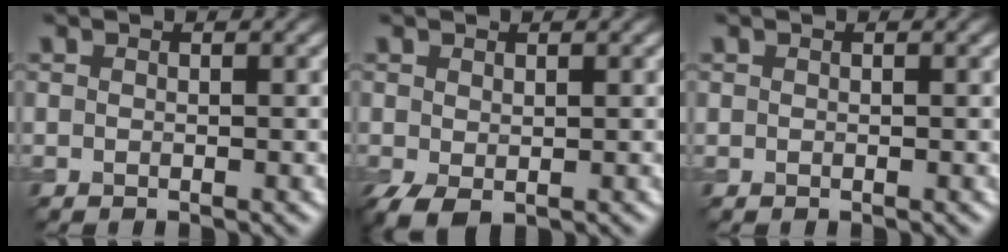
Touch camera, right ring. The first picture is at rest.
{"total": 2.0, "force": [-0.5, 1.2, 1.5], "torque": [-0.040, -0.009, -0.008]}
{"total": 0.0}